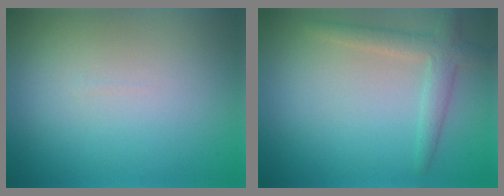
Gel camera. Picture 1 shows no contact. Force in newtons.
{"total": 2.7, "press": 2.7, "slide": 0.1}